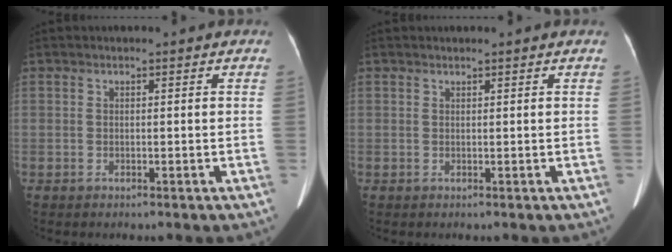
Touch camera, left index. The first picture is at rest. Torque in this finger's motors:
{"motor_torque": [-0.23, -0.02, -0.01, 0.00]}